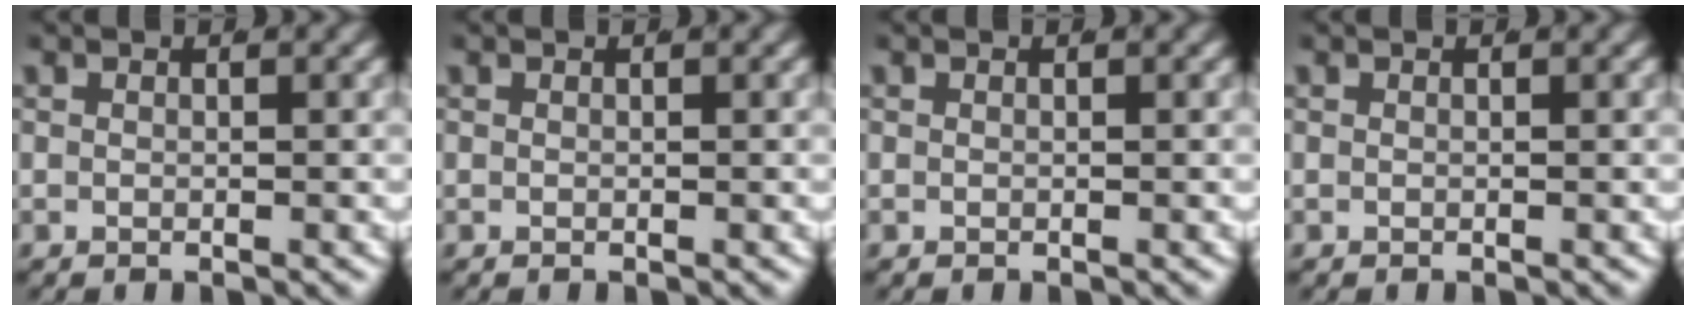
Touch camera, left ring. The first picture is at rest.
{"total": 0.0}
{"total": 0.0}
{"total": 0.0}